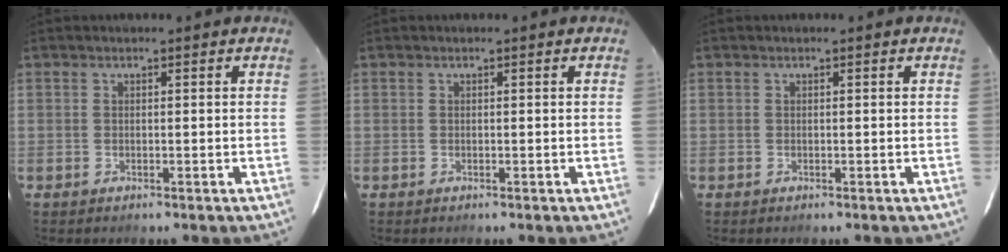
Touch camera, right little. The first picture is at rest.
{"total": 0.0}
{"total": 0.0}